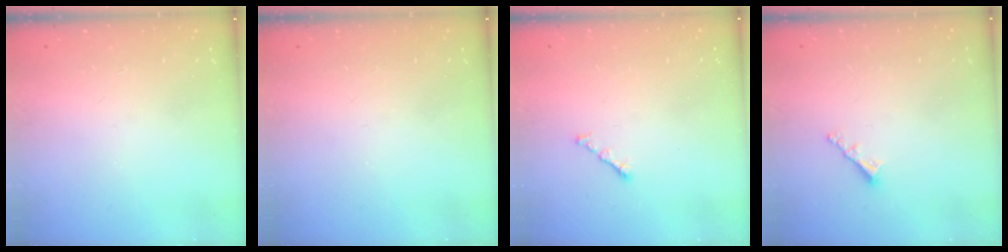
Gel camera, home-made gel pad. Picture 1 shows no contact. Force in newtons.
{"total": 0.0}
{"total": 1.2, "press": 1.1, "slide": 0.5}
{"total": 2.3, "press": 2.3, "slide": 0.1}